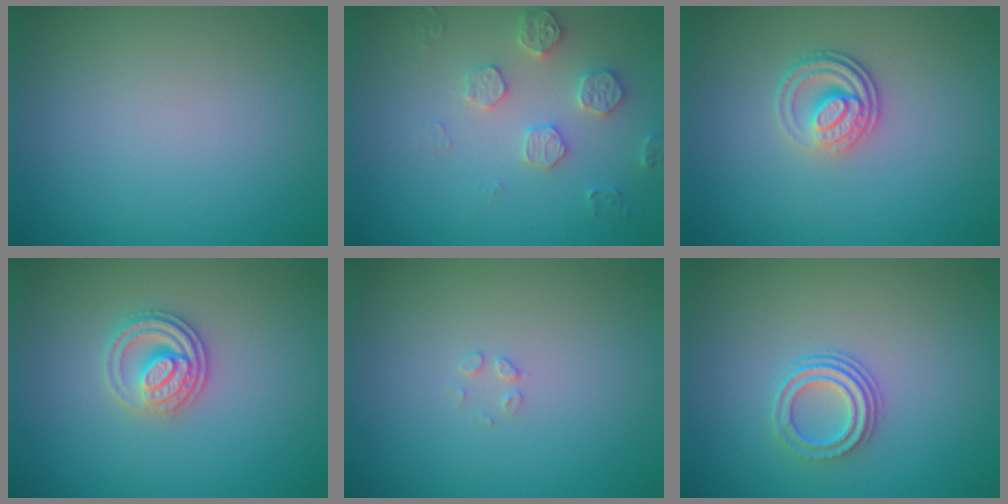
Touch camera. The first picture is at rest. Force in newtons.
{"total": 2.7, "press": 2.7, "slide": 0.5}
{"total": 3.0, "press": 2.4, "slide": 1.8}
{"total": 2.7, "press": 2.5, "slide": 0.9}
{"total": 0.8, "press": 0.8, "slide": 0.0}
{"total": 2.8, "press": 2.2, "slide": 1.8}